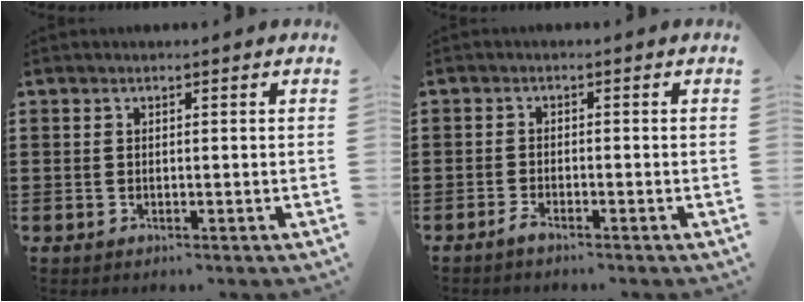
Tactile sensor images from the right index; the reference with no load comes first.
{"total": 1.5, "force": [-1.4, 0.0, 0.5], "torque": [-0.013, -0.004, -0.026]}